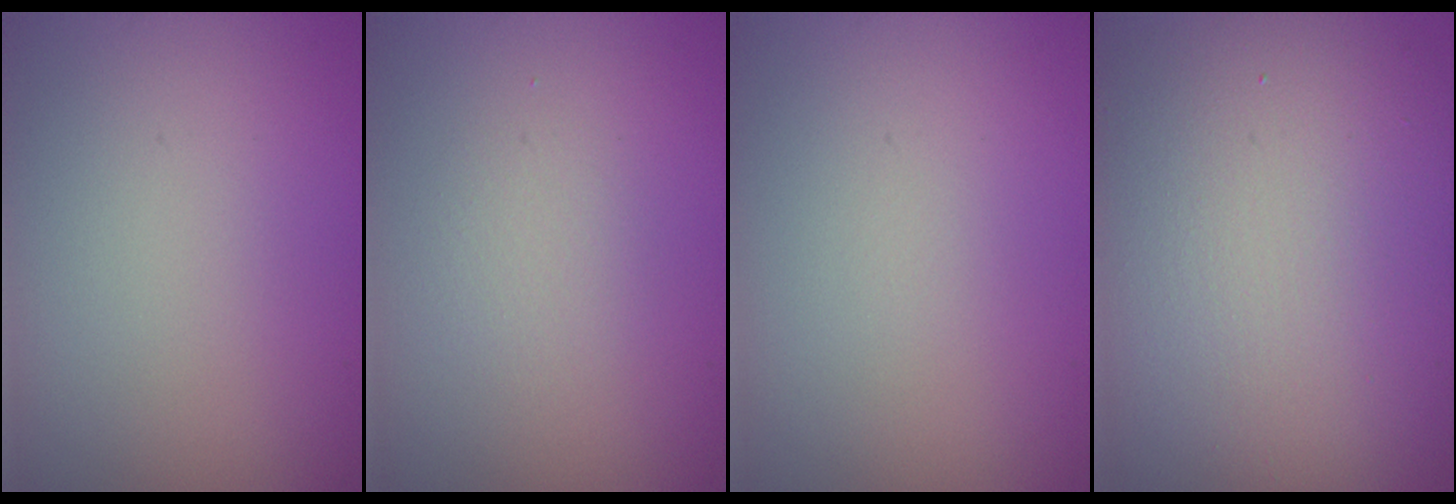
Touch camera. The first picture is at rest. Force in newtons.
{"total": 1.3, "press": 1.3, "slide": 0.1}
{"total": 0.0}
{"total": 13.9, "press": 13.9, "slide": 0.5}